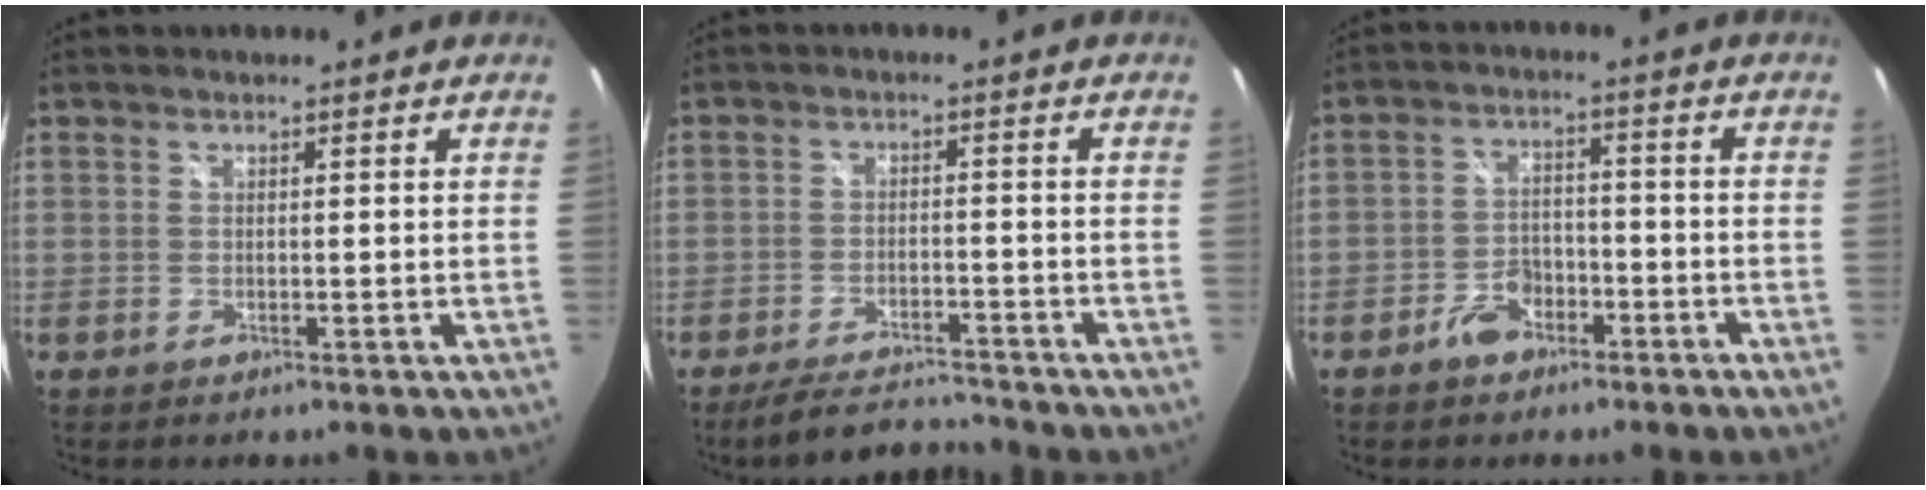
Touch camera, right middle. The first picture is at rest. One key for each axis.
{"total": 9.1, "fx": -8.5, "fy": 1.7, "fz": 3.0, "tx": -0.080, "ty": 0.001, "tz": -0.131}
{"total": 5.6, "fx": -3.9, "fy": 3.4, "fz": 2.1, "tx": -0.054, "ty": 0.014, "tz": -0.058}